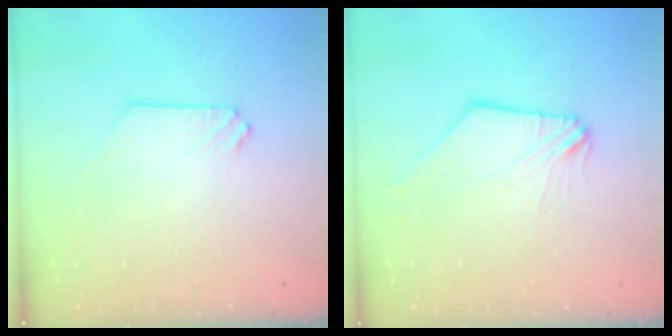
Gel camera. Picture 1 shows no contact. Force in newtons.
{"total": 1.9, "press": 1.9, "slide": 0.5}